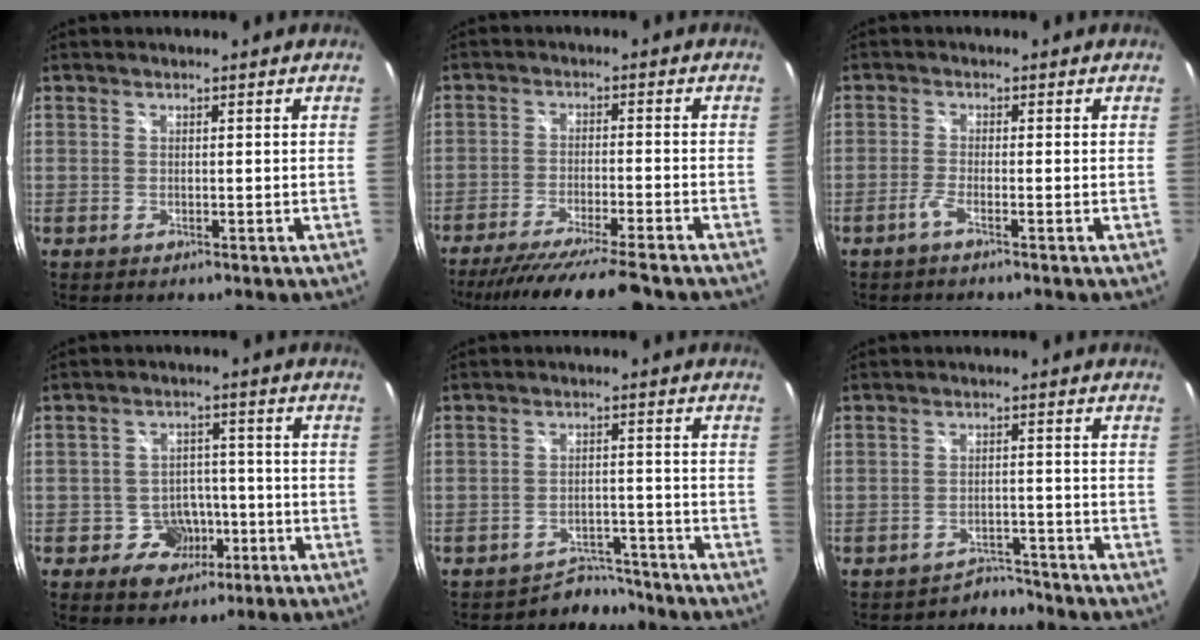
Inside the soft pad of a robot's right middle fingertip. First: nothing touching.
{"total": 15.4, "force": [-13.3, 0.6, 7.8], "torque": [-0.152, -0.030, -0.210]}
{"total": 1.8, "force": [-1.3, -0.1, 1.2], "torque": [-0.034, -0.002, -0.031]}
{"total": 6.9, "force": [-3.0, 5.9, 2.1], "torque": [-0.047, 0.018, -0.028]}
{"total": 5.5, "force": [-5.0, 2.1, -0.7], "torque": [0.011, 0.016, -0.073]}
{"total": 3.8, "force": [-3.5, 1.2, -0.8], "torque": [0.014, 0.013, -0.054]}